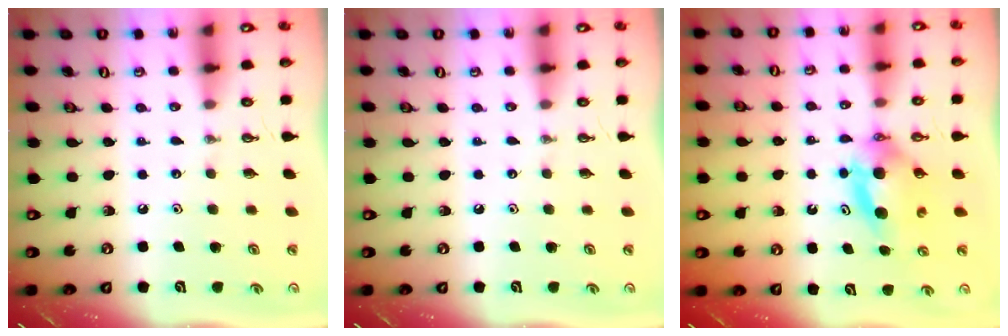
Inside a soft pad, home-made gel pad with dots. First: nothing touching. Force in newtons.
{"total": 0.0}
{"total": 7.7, "press": 5.1, "slide": 5.8}